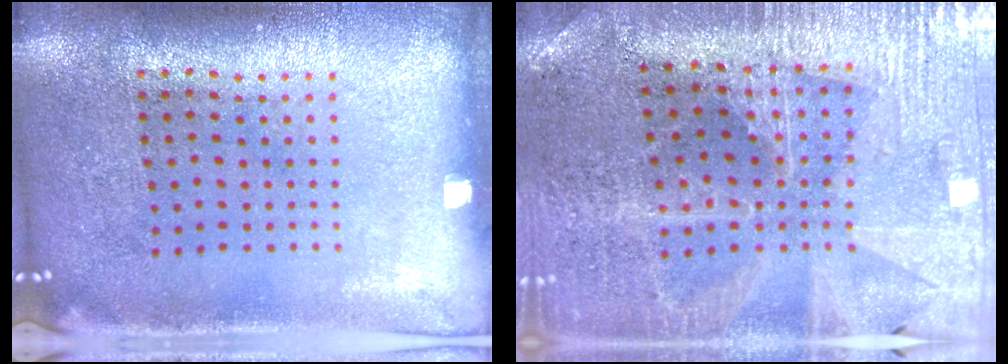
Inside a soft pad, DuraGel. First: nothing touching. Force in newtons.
{"total": 2.0, "press": 2.0, "slide": 0.3}